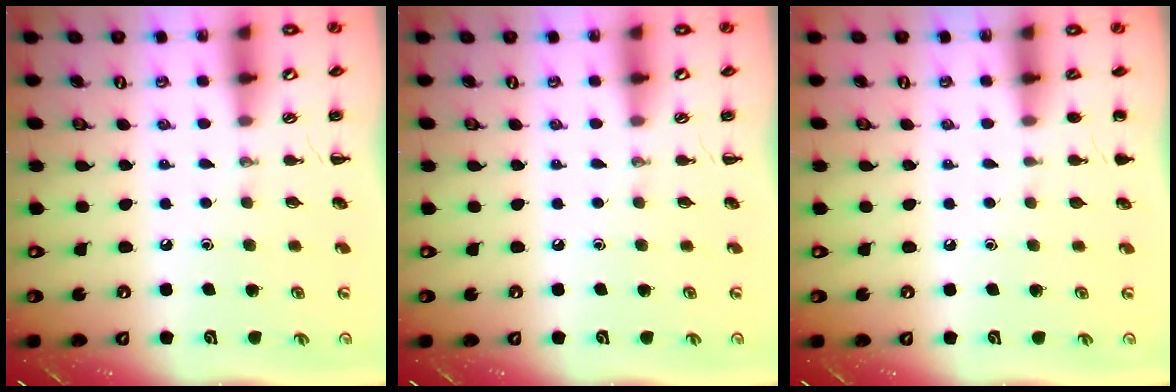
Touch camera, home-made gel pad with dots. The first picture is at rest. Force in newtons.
{"total": 0.0}
{"total": 1.2, "press": 1.2, "slide": 0.1}